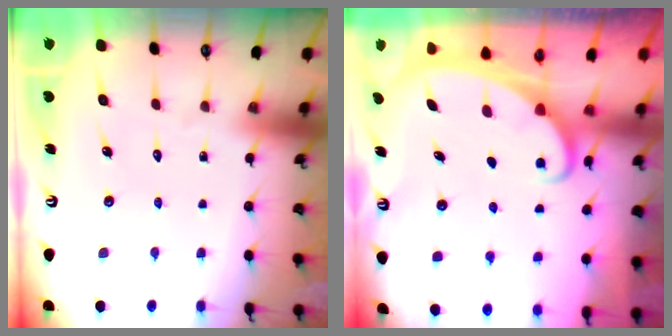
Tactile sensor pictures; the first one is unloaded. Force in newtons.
{"total": 1.9, "press": 1.9, "slide": 0.3}